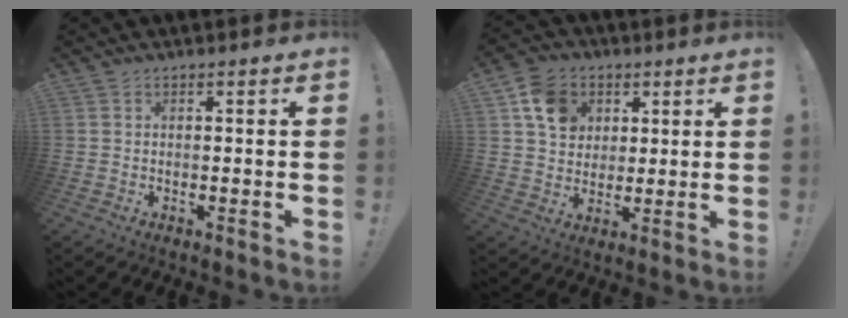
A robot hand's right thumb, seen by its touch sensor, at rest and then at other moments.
{"total": 11.4, "force": [4.6, 9.4, 4.4], "torque": [-0.068, -0.010, 0.094]}